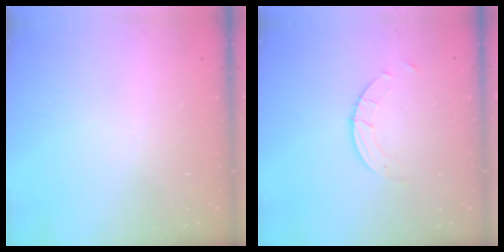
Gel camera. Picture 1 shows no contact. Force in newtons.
{"total": 2.7, "press": 2.7, "slide": 0.3}